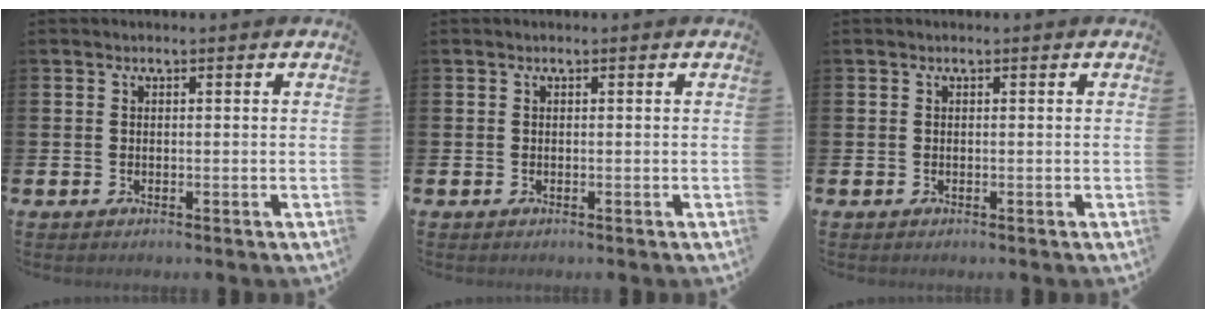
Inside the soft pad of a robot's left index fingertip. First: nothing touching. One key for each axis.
{"total": 0.0}
{"total": 0.0}